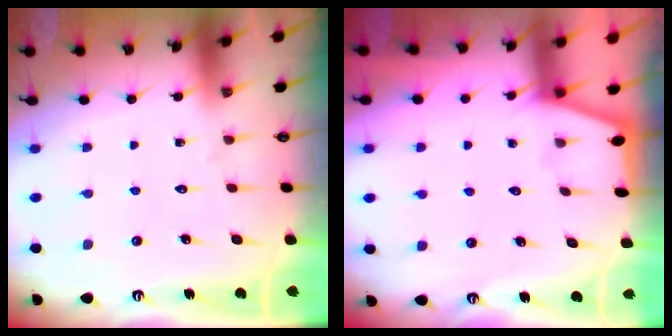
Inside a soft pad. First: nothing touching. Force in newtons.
{"total": 1.1, "press": 1.1, "slide": 0.3}